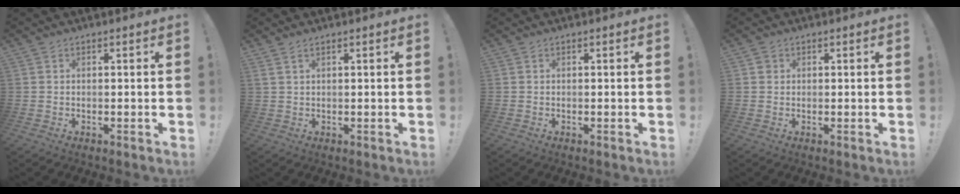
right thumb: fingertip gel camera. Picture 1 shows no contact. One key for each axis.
{"total": 1.8, "fx": 1.1, "fy": 0.3, "fz": 1.4, "tx": -0.031, "ty": -0.001, "tz": 0.021}
{"total": 0.0}
{"total": 1.1, "fx": 0.5, "fy": 1.0, "fz": 0.1, "tx": 0.005, "ty": -0.001, "tz": 0.009}